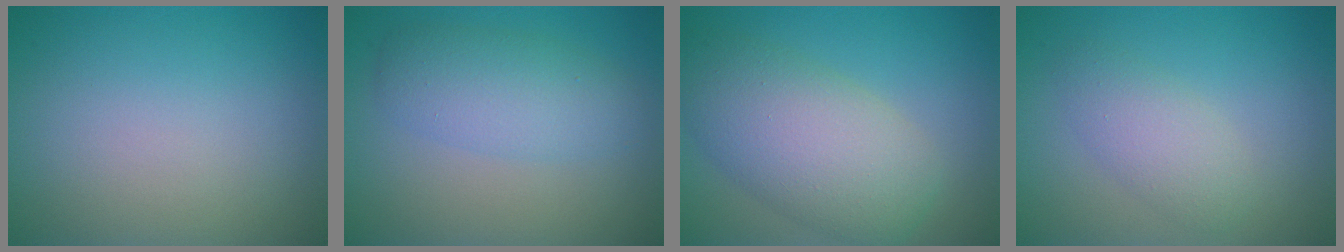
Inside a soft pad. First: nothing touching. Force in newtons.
{"total": 4.0, "press": 4.0, "slide": 0.0}
{"total": 7.5, "press": 7.5, "slide": 0.2}
{"total": 2.7, "press": 2.7, "slide": 0.0}